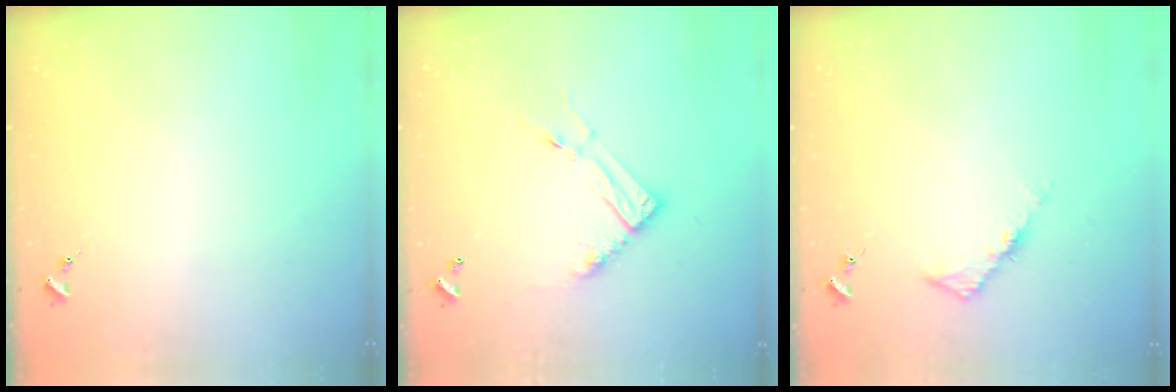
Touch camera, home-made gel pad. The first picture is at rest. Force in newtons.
{"total": 11.2, "press": 11.2, "slide": 0.9}
{"total": 4.5, "press": 4.5, "slide": 0.4}